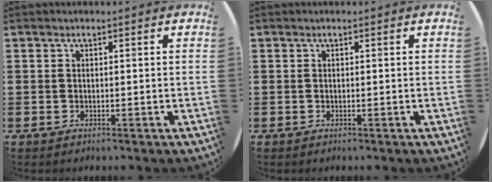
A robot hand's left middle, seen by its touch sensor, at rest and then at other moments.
{"total": 0.0}